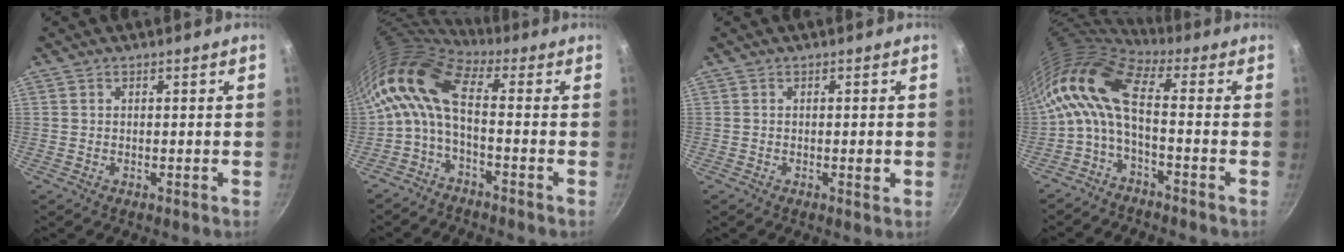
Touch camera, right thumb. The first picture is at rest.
{"total": 9.5, "force": [0.0, 3.8, 8.8], "torque": [-0.188, 0.019, -0.014]}
{"total": 1.6, "force": [-0.3, 0.4, 1.5], "torque": [-0.025, 0.000, -0.004]}
{"total": 11.0, "force": [-0.5, 4.1, 10.2], "torque": [-0.220, 0.019, -0.023]}